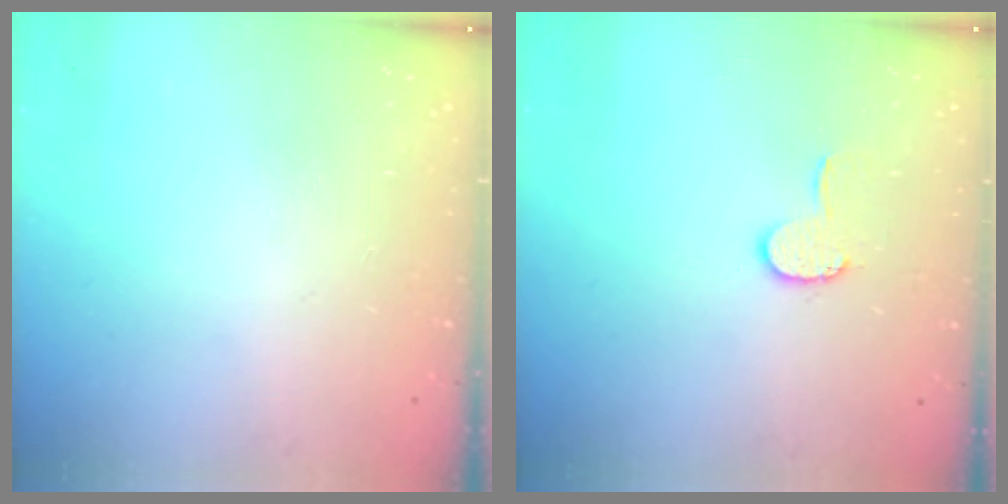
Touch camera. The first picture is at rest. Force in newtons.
{"total": 6.4, "press": 6.4, "slide": 0.6}